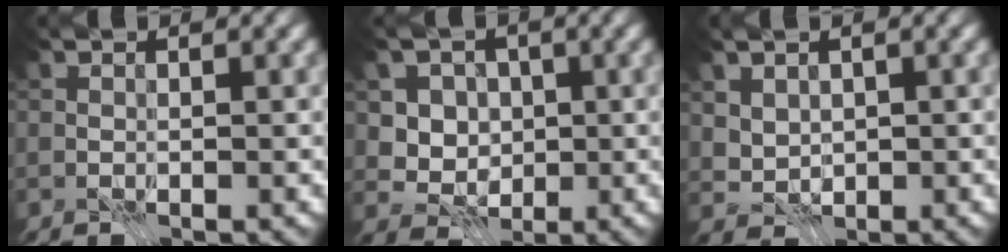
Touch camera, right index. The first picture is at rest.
{"total": 4.0, "force": [0.5, 3.6, 1.7], "torque": [-0.025, -0.005, 0.005]}
{"total": 2.5, "force": [1.0, 2.0, 1.1], "torque": [-0.034, 0.000, 0.043]}